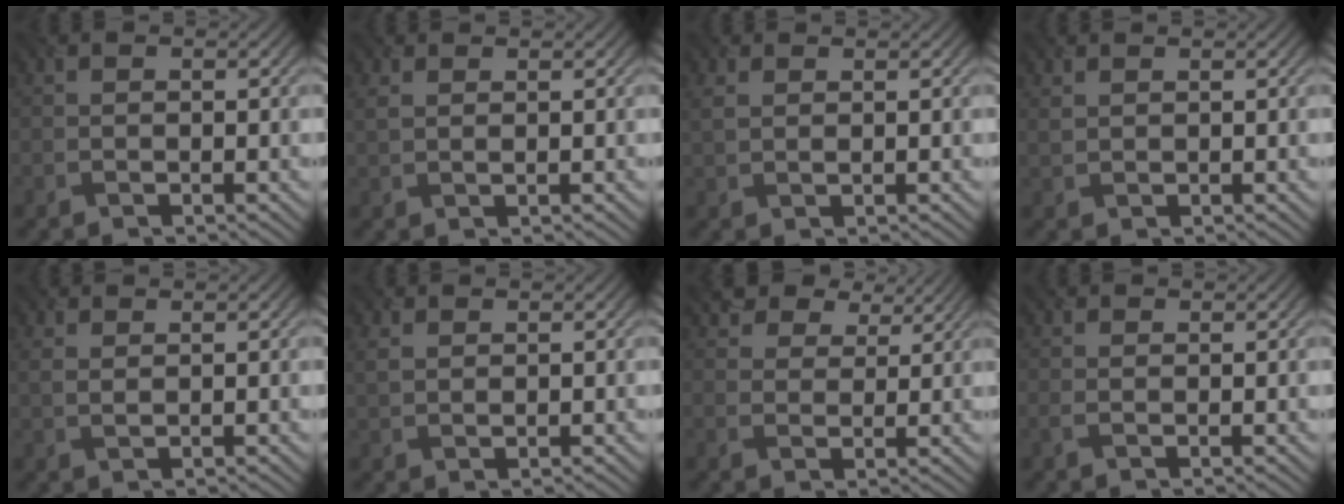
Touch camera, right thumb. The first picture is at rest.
{"total": 1.5, "force": [1.4, 0.2, 0.6], "torque": [-0.029, 0.002, 0.025]}
{"total": 1.6, "force": [1.4, 0.3, 0.7], "torque": [-0.031, 0.001, 0.026]}
{"total": 1.2, "force": [1.2, 0.1, 0.0], "torque": [-0.013, -0.003, 0.025]}
{"total": 1.5, "force": [1.5, 0.1, 0.5], "torque": [-0.027, 0.000, 0.026]}
{"total": 1.7, "force": [1.5, 0.7, 0.6], "torque": [-0.031, -0.001, 0.029]}
{"total": 6.4, "force": [5.0, 3.4, 2.2], "torque": [-0.056, -0.009, 0.092]}
{"total": 0.6, "force": [0.2, 0.3, 0.4], "torque": [-0.017, -0.004, 0.000]}